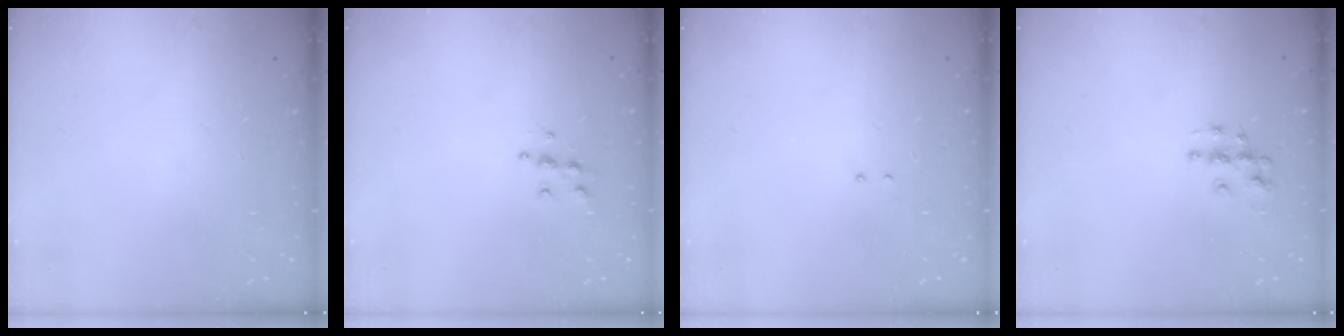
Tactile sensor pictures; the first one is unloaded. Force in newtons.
{"total": 5.7, "press": 5.7, "slide": 0.6}
{"total": 2.1, "press": 2.0, "slide": 0.6}
{"total": 4.8, "press": 4.8, "slide": 0.3}